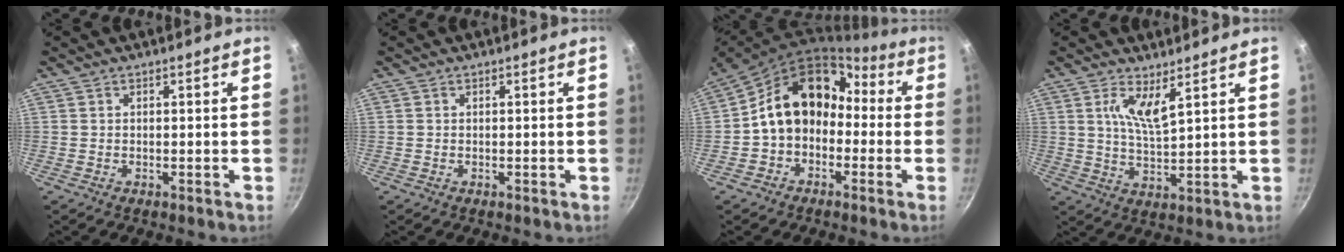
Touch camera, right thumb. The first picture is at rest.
{"total": 0.0}
{"total": 15.2, "force": [-0.9, 11.9, 9.5], "torque": [-0.121, 0.072, -0.028]}
{"total": 6.0, "force": [3.1, 1.4, 5.0], "torque": [-0.095, -0.036, 0.062]}